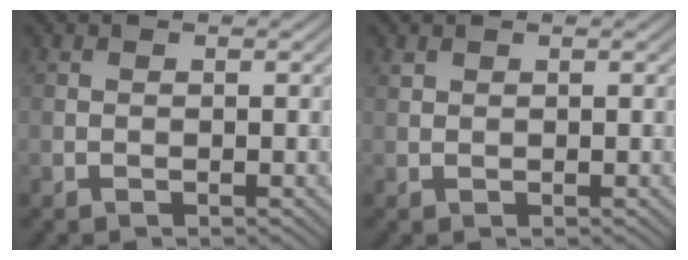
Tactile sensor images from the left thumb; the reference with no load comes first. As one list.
[{"total": 0.6, "force": [0.5, 0.2, 0.2], "torque": [-0.008, 0.000, 0.012]}]